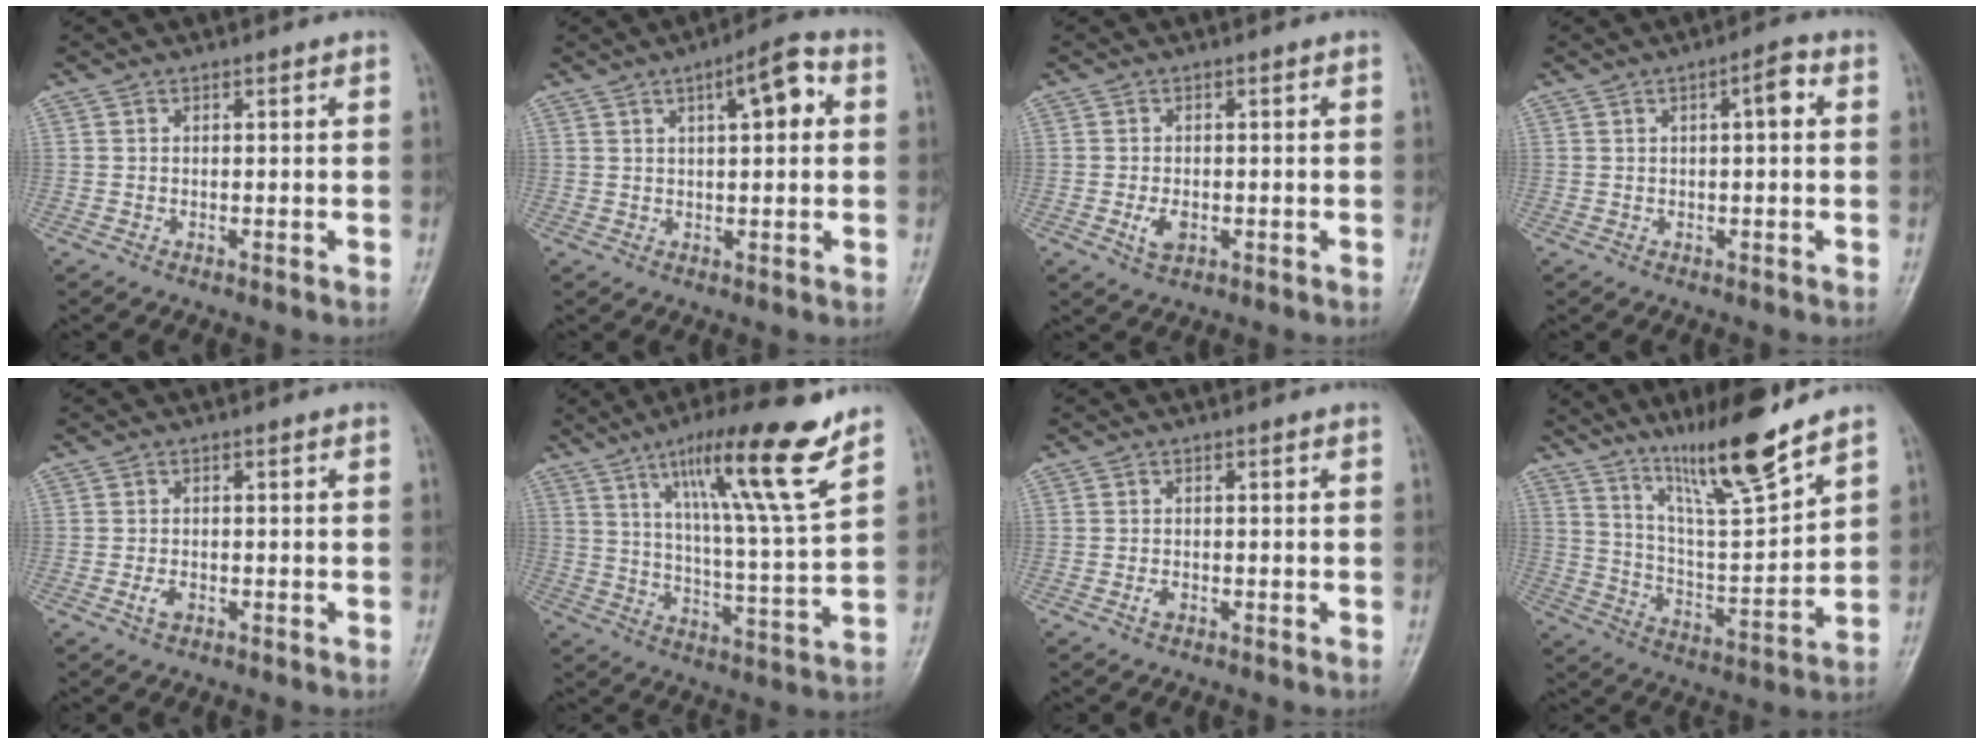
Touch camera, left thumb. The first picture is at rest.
{"total": 7.8, "force": [2.4, 2.5, 7.0], "torque": [-0.089, 0.013, 0.029]}
{"total": 2.8, "force": [-0.7, 1.7, 2.1], "torque": [-0.037, -0.003, -0.011]}
{"total": 3.7, "force": [0.9, 1.1, 3.4], "torque": [-0.050, 0.010, 0.009]}
{"total": 1.7, "force": [-0.7, 1.1, 1.2], "torque": [-0.024, 0.001, -0.014]}
{"total": 17.5, "force": [10.6, 1.2, 13.9], "torque": [-0.216, -0.052, 0.172]}
{"total": 1.0, "force": [-0.5, 0.6, 0.7], "torque": [-0.012, 0.002, -0.010]}
{"total": 15.3, "force": [11.4, 1.6, 10.1], "torque": [-0.161, -0.073, 0.206]}